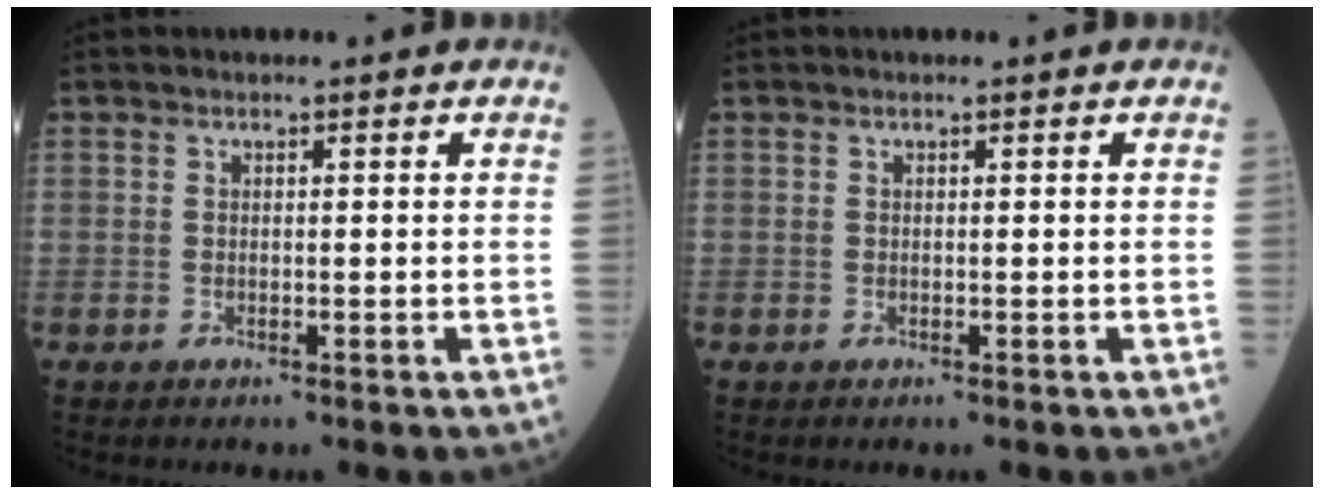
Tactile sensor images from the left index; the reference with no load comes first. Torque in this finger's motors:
{"motor_torque": [0.16, 0.08, 0.02, 0.01]}